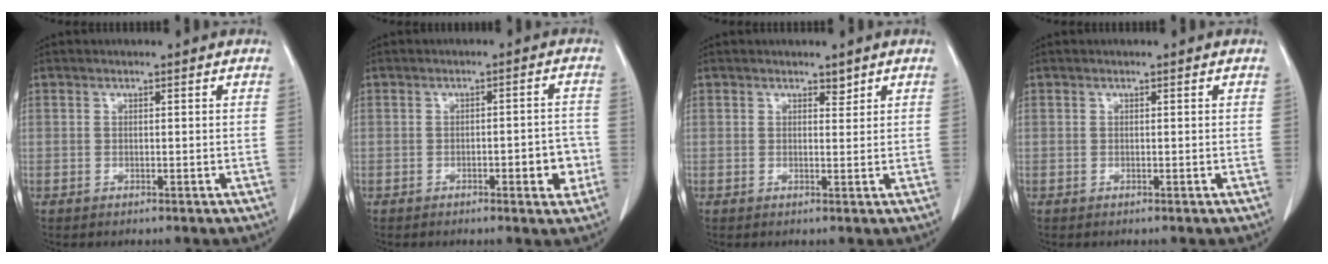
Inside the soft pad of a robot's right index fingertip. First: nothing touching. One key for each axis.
{"total": 4.8, "fx": -1.8, "fy": 1.3, "fz": 4.3, "tx": -0.053, "ty": 0.006, "tz": -0.019}
{"total": 1.2, "fx": 0.9, "fy": 0.6, "fz": 0.4, "tx": -0.004, "ty": -0.003, "tz": 0.011}
{"total": 0.0}